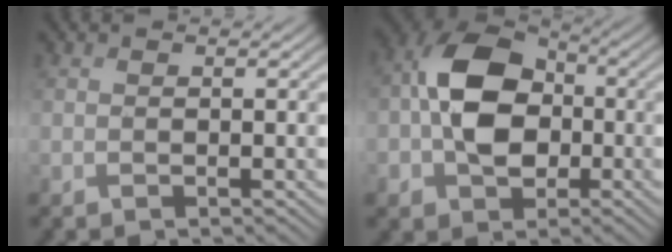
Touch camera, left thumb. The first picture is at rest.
{"total": 10.8, "force": [-0.9, 7.8, 7.4], "torque": [-0.146, 0.012, -0.033]}